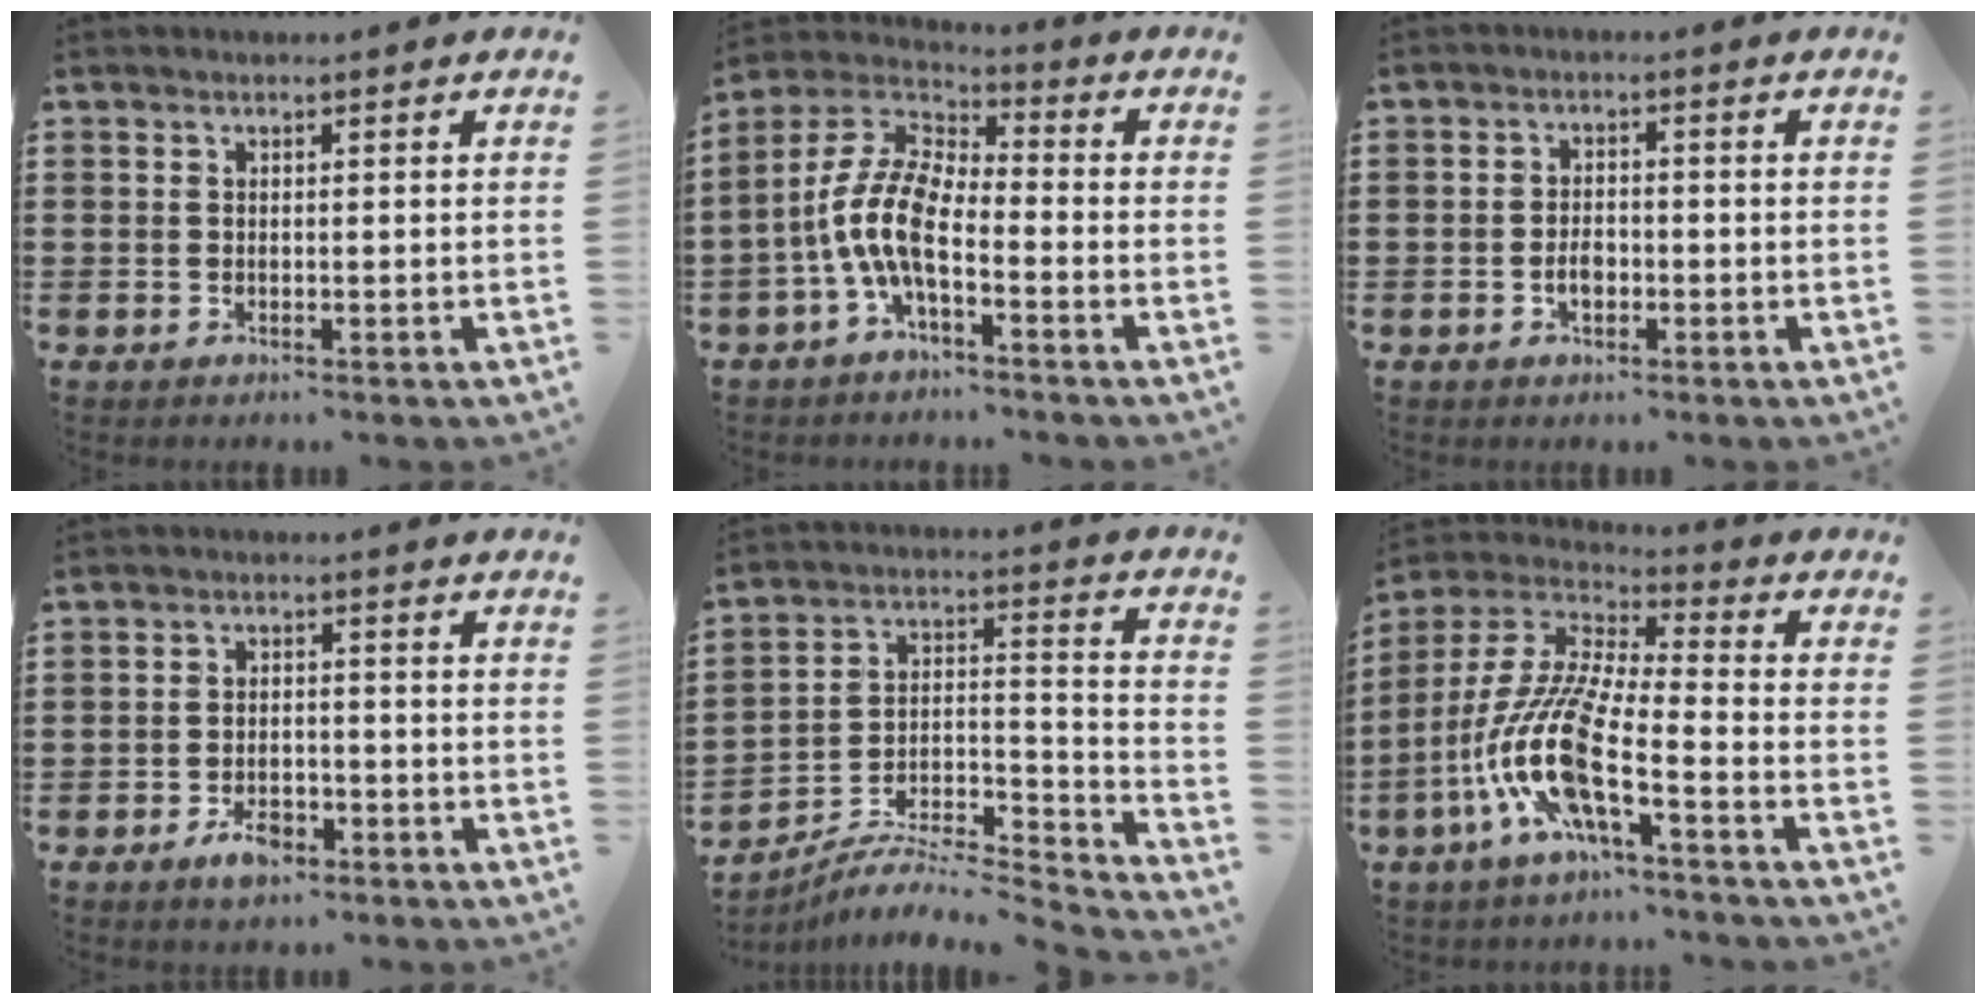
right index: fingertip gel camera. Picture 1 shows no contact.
{"total": 9.6, "force": [-3.3, 3.7, 8.2], "torque": [-0.209, -0.016, -0.073]}
{"total": 2.6, "force": [-0.9, 1.5, 1.9], "torque": [-0.039, 0.005, -0.017]}
{"total": 4.0, "force": [-2.3, 1.9, 2.7], "torque": [-0.052, 0.006, -0.043]}
{"total": 5.8, "force": [-5.2, 1.6, 2.0], "torque": [-0.033, -0.001, -0.104]}
{"total": 12.7, "force": [-6.4, 2.5, 10.7], "torque": [-0.253, -0.020, -0.135]}